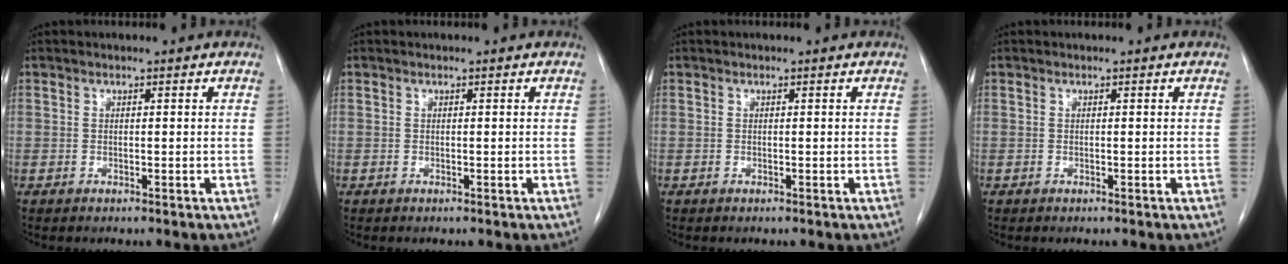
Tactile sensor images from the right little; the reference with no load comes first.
{"total": 0.0}
{"total": 0.0}
{"total": 0.0}